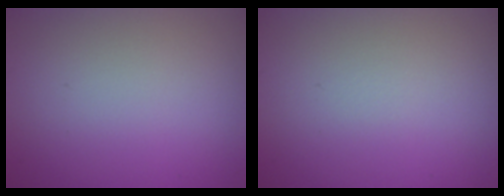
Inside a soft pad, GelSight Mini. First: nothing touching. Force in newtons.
{"total": 0.0}